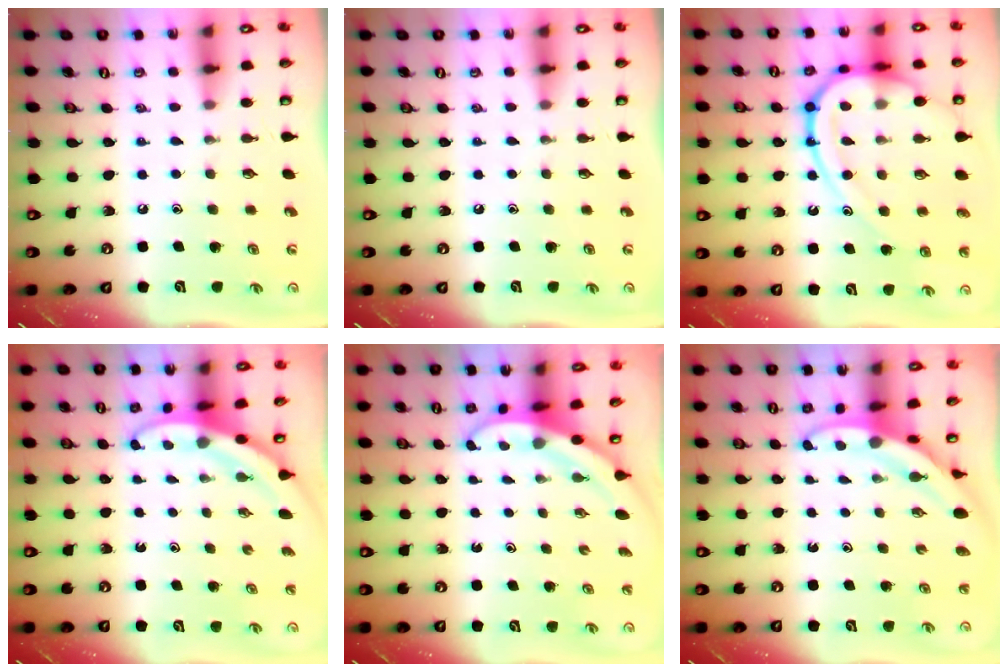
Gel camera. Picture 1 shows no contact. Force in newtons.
{"total": 0.0}
{"total": 18.9, "press": 18.8, "slide": 1.8}
{"total": 3.5, "press": 3.5, "slide": 0.1}
{"total": 3.5, "press": 3.5, "slide": 0.1}
{"total": 3.5, "press": 3.5, "slide": 0.0}